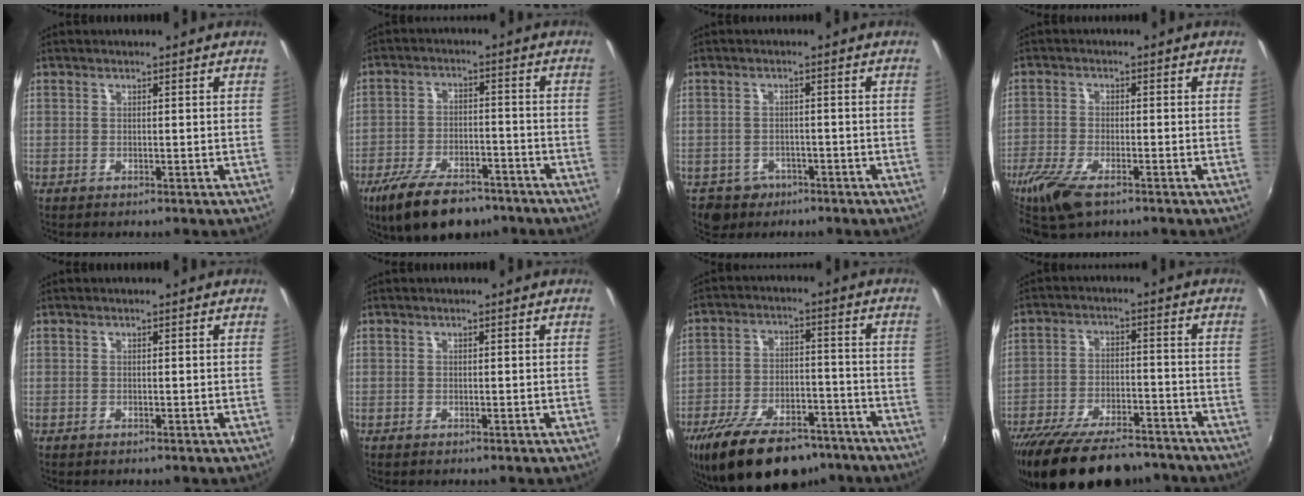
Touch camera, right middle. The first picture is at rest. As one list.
[{"total": 14.8, "force": [-10.7, 6.3, 8.2], "torque": [-0.173, -0.020, -0.173]}, {"total": 5.0, "force": [-2.8, 4.0, 1.0], "torque": [-0.035, 0.001, -0.038]}, {"total": 9.8, "force": [-6.5, 3.5, 6.5], "torque": [-0.160, -0.034, -0.126]}, {"total": 0.0}, {"total": 0.0}, {"total": 21.5, "force": [-16.1, 9.2, 11.0], "torque": [-0.219, -0.012, -0.240]}, {"total": 21.3, "force": [-17.7, 6.8, 9.8], "torque": [-0.193, -0.020, -0.259]}]